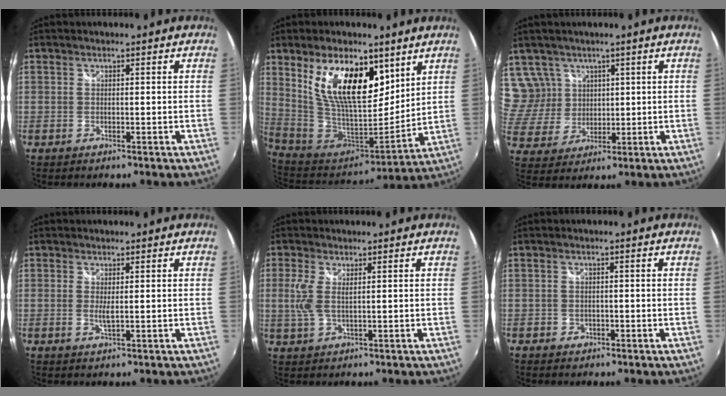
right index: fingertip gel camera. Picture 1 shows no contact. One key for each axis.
{"total": 19.8, "fx": 8.5, "fy": 9.5, "fz": 15.1, "tx": -0.290, "ty": 0.004, "tz": 0.167}
{"total": 8.5, "fx": 4.9, "fy": 6.7, "fz": 1.6, "tx": -0.030, "ty": 0.014, "tz": 0.115}
{"total": 1.7, "fx": 0.2, "fy": 0.3, "fz": 1.7, "tx": -0.032, "ty": -0.005, "tz": 0.002}
{"total": 4.1, "fx": 0.9, "fy": 1.6, "fz": 3.7, "tx": -0.084, "ty": -0.001, "tz": 0.017}
{"total": 1.9, "fx": -0.9, "fy": 1.6, "fz": 0.5, "tx": -0.009, "ty": 0.000, "tz": -0.012}